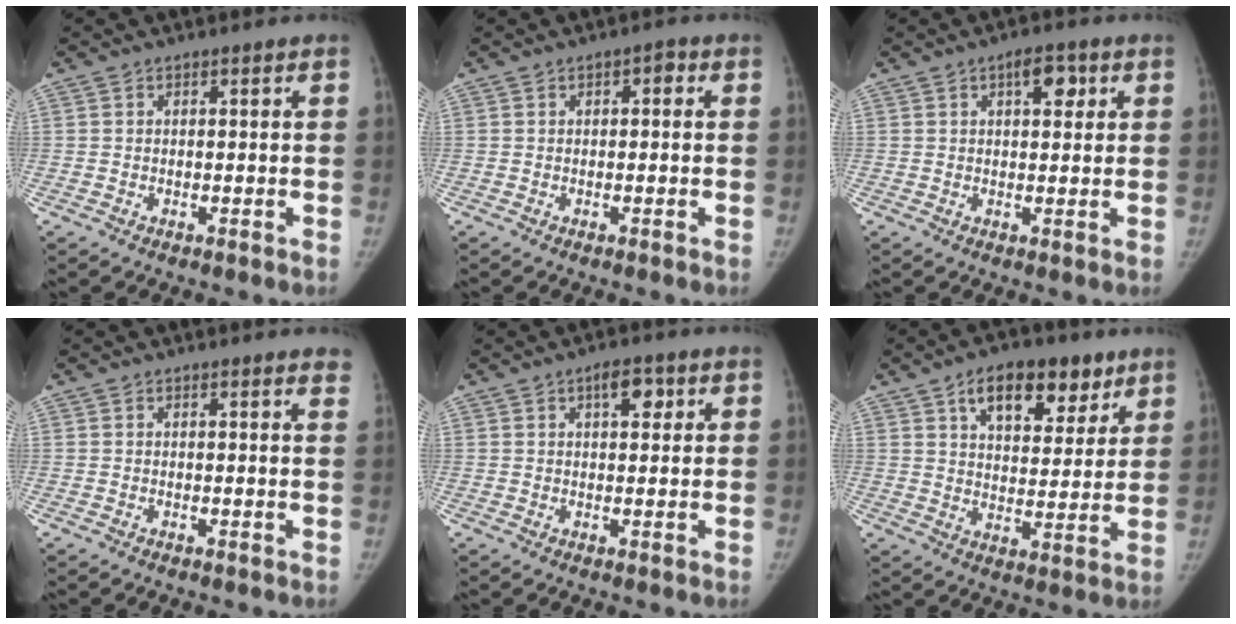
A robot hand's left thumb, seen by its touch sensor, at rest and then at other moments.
{"total": 1.8, "force": [0.4, 1.1, 1.4], "torque": [-0.010, 0.006, -0.001]}
{"total": 4.7, "force": [1.9, 2.3, 3.6], "torque": [-0.036, -0.003, 0.024]}
{"total": 3.0, "force": [2.7, 0.6, 1.2], "torque": [-0.003, -0.009, 0.013]}
{"total": 4.4, "force": [1.9, 2.1, 3.4], "torque": [-0.036, -0.002, 0.024]}
{"total": 14.5, "force": [8.1, 7.9, 9.0], "torque": [-0.088, -0.025, 0.127]}